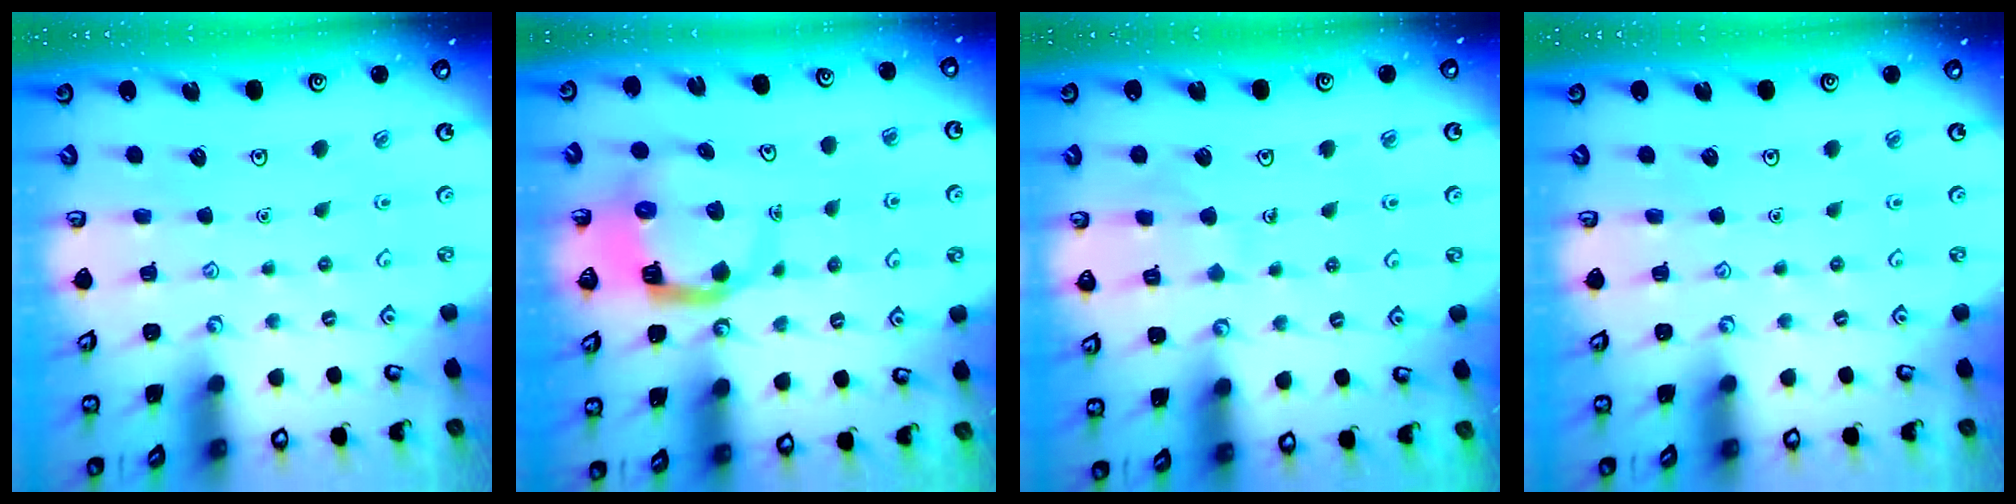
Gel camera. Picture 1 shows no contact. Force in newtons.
{"total": 8.4, "press": 8.3, "slide": 1.2}
{"total": 4.6, "press": 4.6, "slide": 0.4}
{"total": 0.0}